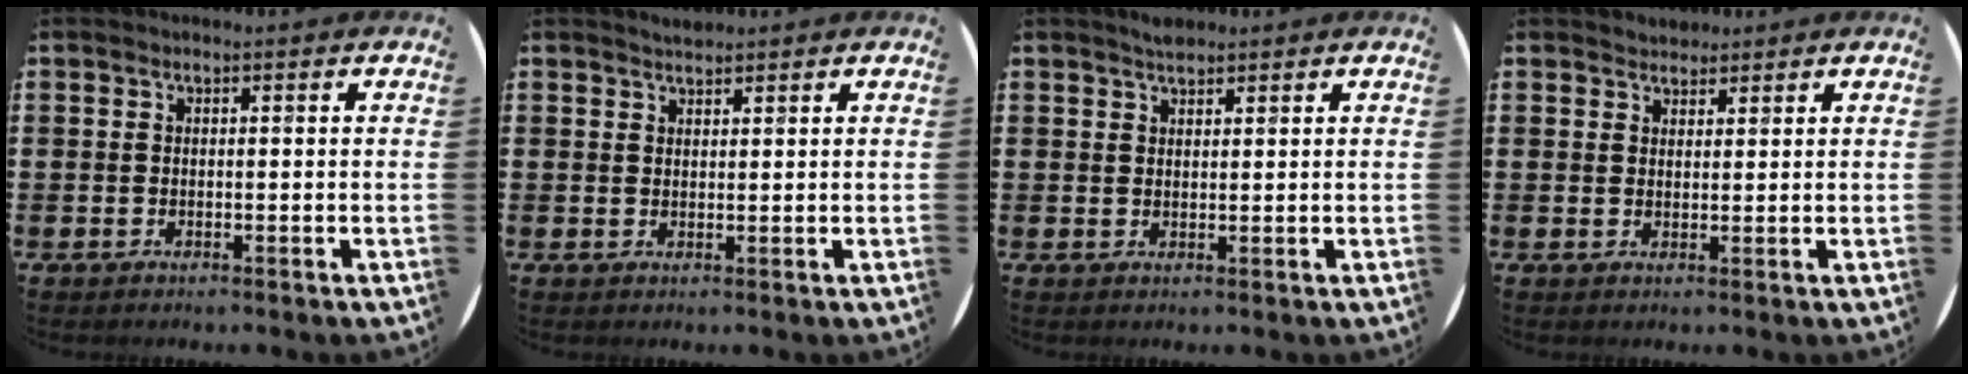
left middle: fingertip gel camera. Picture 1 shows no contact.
{"total": 1.4, "force": [1.4, 0.1, 0.0], "torque": [0.000, 0.001, 0.026]}
{"total": 1.5, "force": [1.4, 0.2, 0.3], "torque": [-0.006, 0.003, 0.026]}
{"total": 1.8, "force": [1.7, 0.5, -0.2], "torque": [0.002, 0.003, 0.033]}